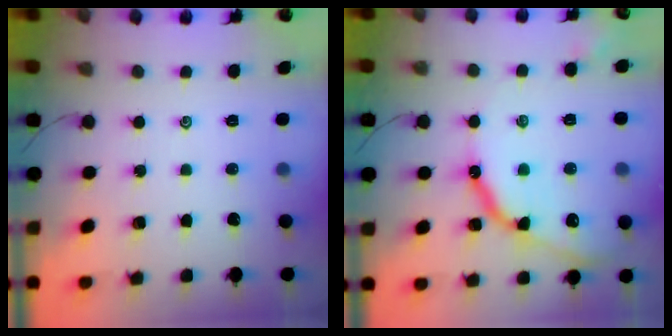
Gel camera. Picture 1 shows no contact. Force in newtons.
{"total": 14.3, "press": 14.2, "slide": 1.0}